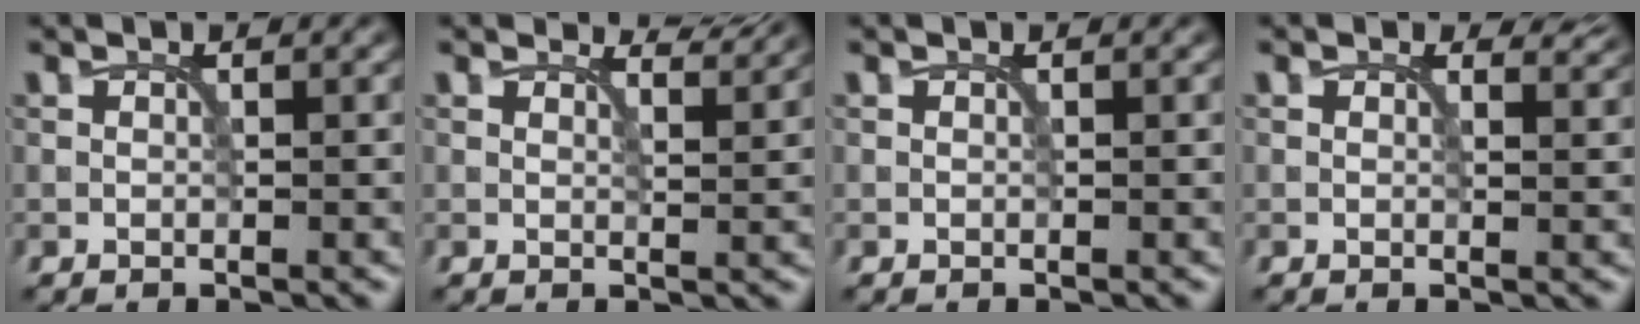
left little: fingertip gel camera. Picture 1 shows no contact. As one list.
[{"total": 2.6, "force": [2.4, 0.3, 1.0], "torque": [-0.017, -0.006, 0.029]}, {"total": 0.0}, {"total": 1.4, "force": [1.1, 0.6, 0.7], "torque": [-0.009, -0.009, 0.013]}]